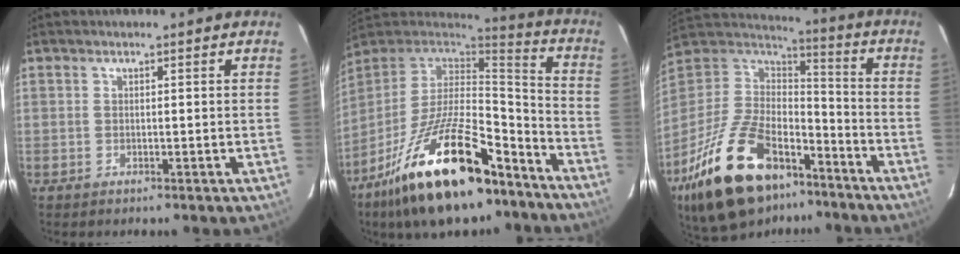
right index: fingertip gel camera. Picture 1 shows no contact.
{"total": 26.5, "force": [-16.7, 9.7, 18.1], "torque": [-0.337, -0.016, -0.270]}
{"total": 29.1, "force": [-18.2, 14.7, 17.2], "torque": [-0.358, -0.007, -0.288]}